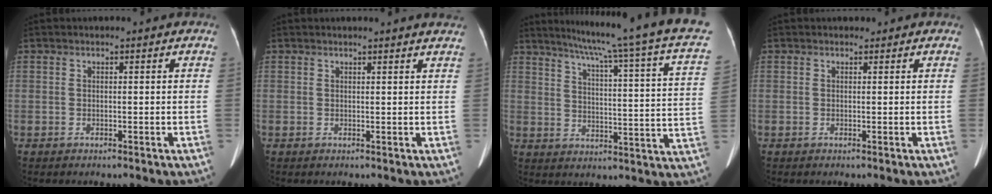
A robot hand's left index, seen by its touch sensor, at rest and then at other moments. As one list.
[{"total": 3.8, "force": [3.6, -0.4, 1.2], "torque": [-0.016, -0.001, 0.023]}, {"total": 24.1, "force": [19.3, -0.8, 14.5], "torque": [-0.216, -0.047, 0.231]}, {"total": 0.6, "force": [0.4, 0.5, 0.0], "torque": [-0.001, 0.001, 0.004]}]